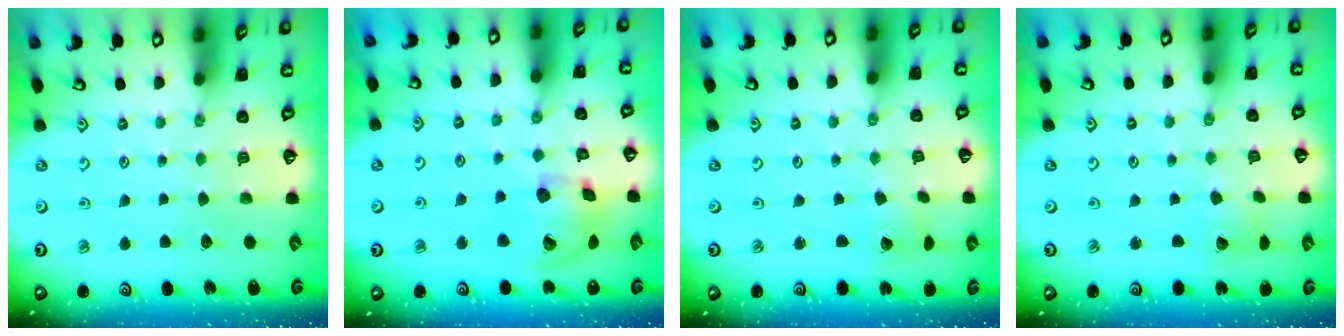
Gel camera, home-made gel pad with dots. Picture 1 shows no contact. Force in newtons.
{"total": 17.4, "press": 17.2, "slide": 2.6}
{"total": 2.9, "press": 2.9, "slide": 0.2}
{"total": 2.6, "press": 2.6, "slide": 0.3}